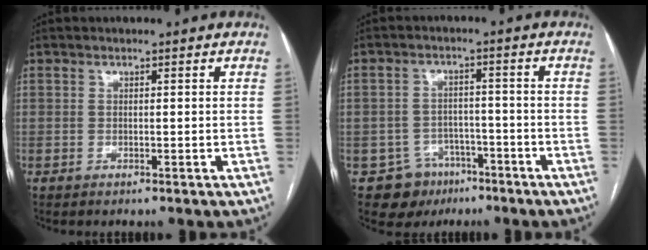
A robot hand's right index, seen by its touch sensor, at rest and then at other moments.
{"total": 7.2, "force": [-4.1, 5.9, 0.6], "torque": [-0.004, 0.011, -0.053]}